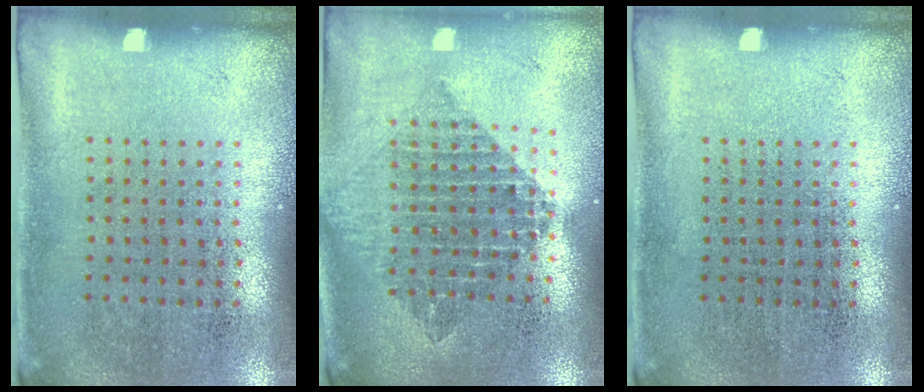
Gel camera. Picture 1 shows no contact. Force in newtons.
{"total": 2.1, "press": 1.7, "slide": 1.2}
{"total": 0.0}